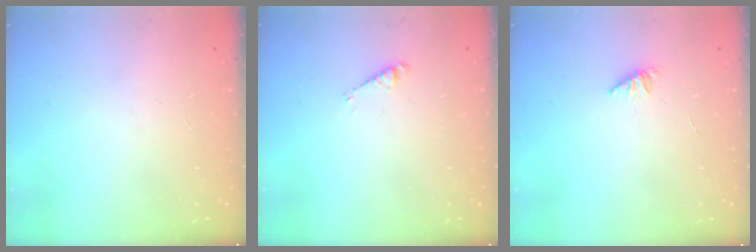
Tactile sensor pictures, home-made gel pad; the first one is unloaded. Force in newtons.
{"total": 3.2, "press": 3.2, "slide": 0.3}
{"total": 1.2, "press": 1.1, "slide": 0.3}